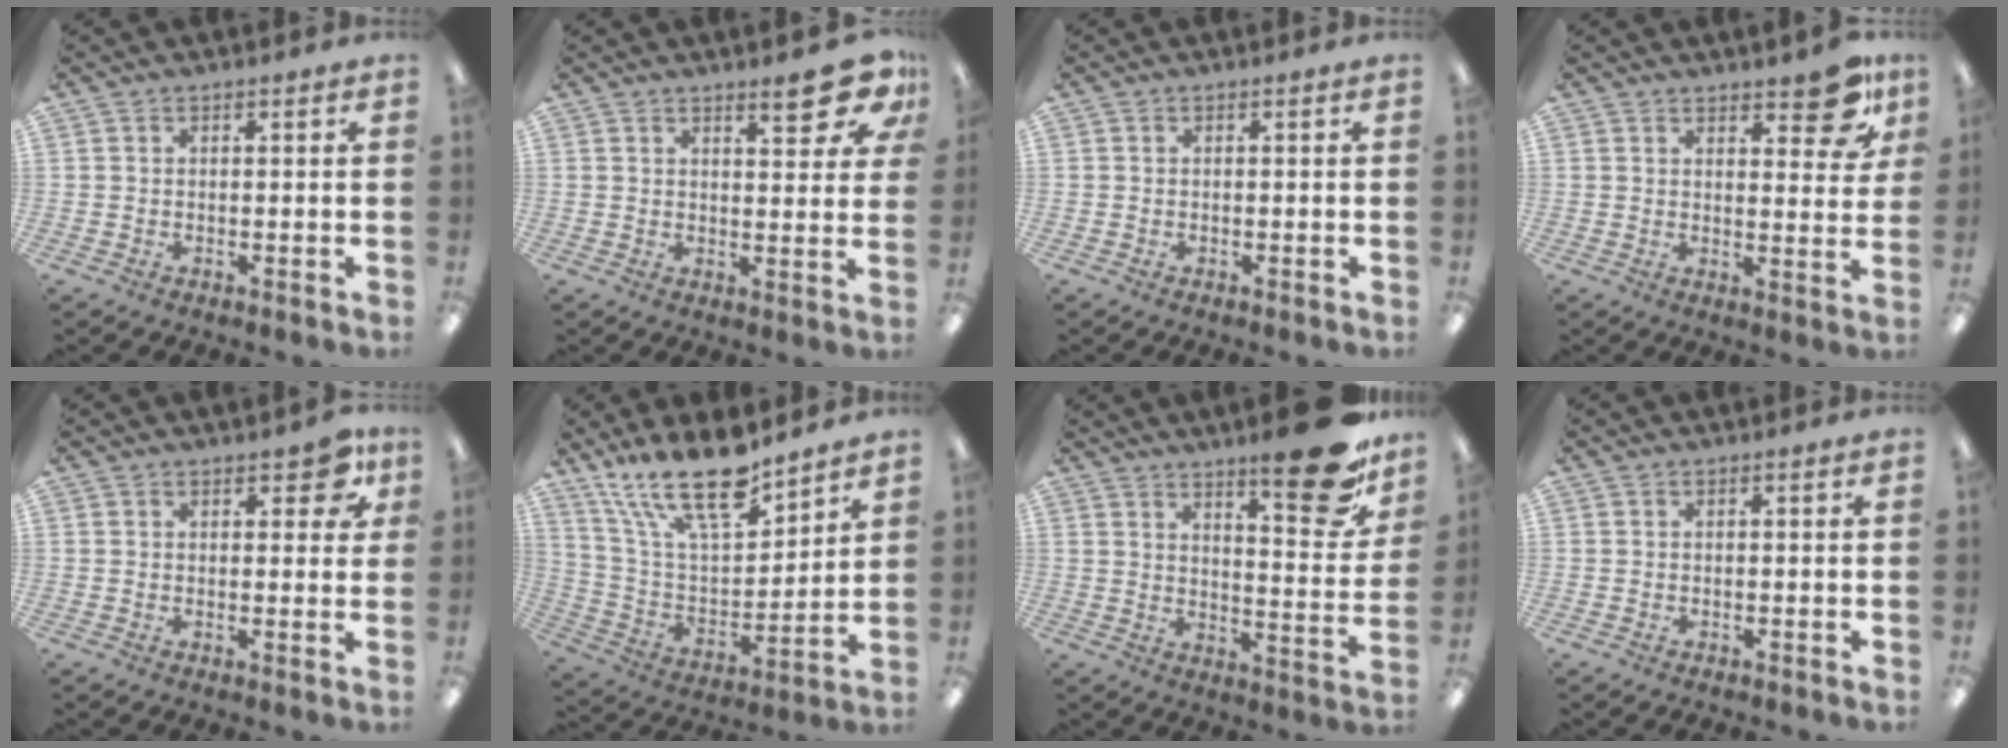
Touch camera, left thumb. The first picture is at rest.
{"total": 10.8, "force": [7.0, 3.4, 7.4], "torque": [-0.077, -0.043, 0.110]}
{"total": 0.0}
{"total": 9.5, "force": [7.0, 3.6, 5.3], "torque": [-0.050, -0.045, 0.117]}
{"total": 6.3, "force": [3.4, 3.1, 4.3], "torque": [-0.048, -0.007, 0.056]}
{"total": 20.0, "force": [15.0, 6.8, 11.3], "torque": [-0.230, -0.087, 0.264]}
{"total": 17.6, "force": [11.8, 5.2, 11.9], "torque": [-0.150, -0.079, 0.184]}
{"total": 0.0}